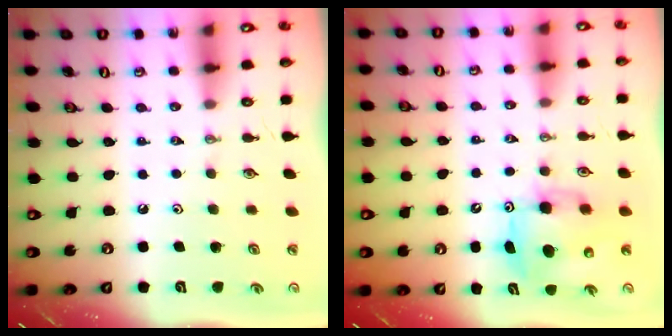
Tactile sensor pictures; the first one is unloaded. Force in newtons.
{"total": 7.8, "press": 7.7, "slide": 0.9}